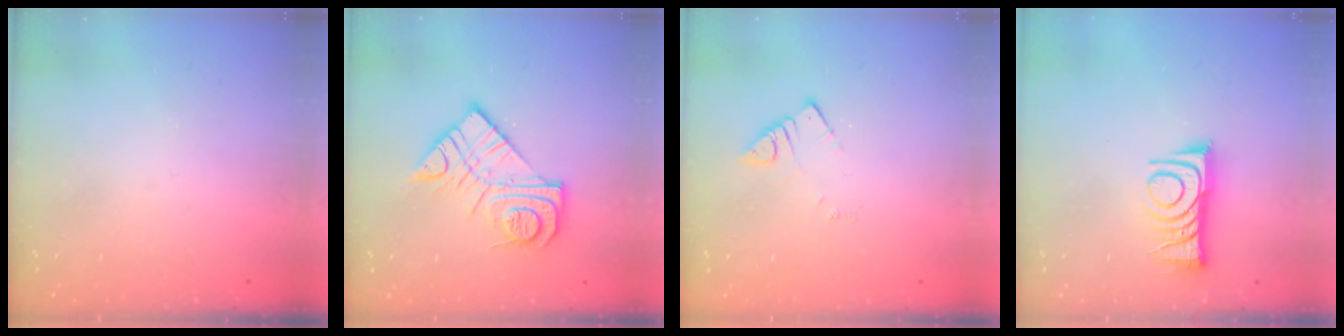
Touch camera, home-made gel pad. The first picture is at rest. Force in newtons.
{"total": 14.1, "press": 14.1, "slide": 1.0}
{"total": 2.6, "press": 2.6, "slide": 0.1}
{"total": 10.3, "press": 10.3, "slide": 0.6}